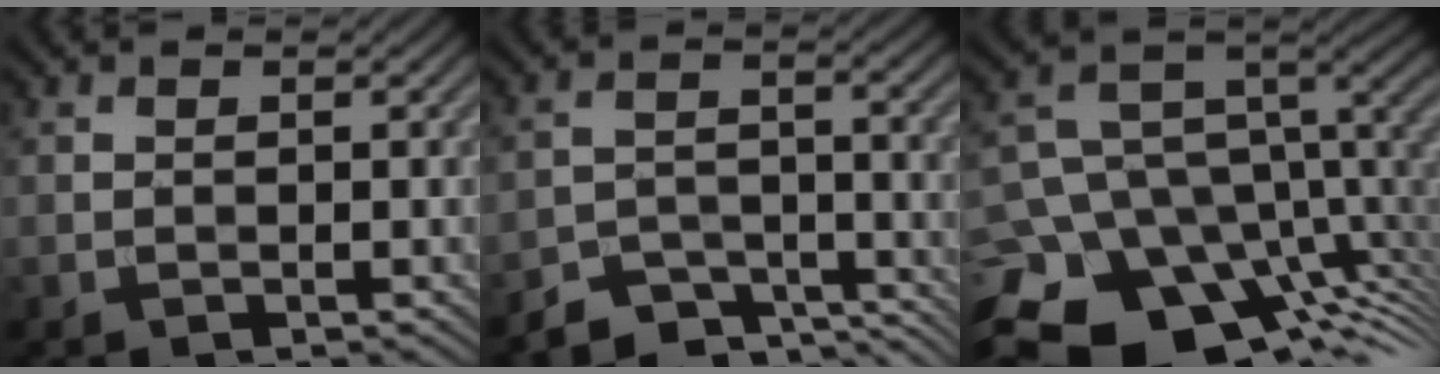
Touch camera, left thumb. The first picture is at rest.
{"total": 6.3, "force": [-5.4, 2.5, 2.2], "torque": [-0.035, -0.011, -0.095]}
{"total": 16.7, "force": [-7.8, 9.9, 11.0], "torque": [-0.243, -0.005, -0.106]}